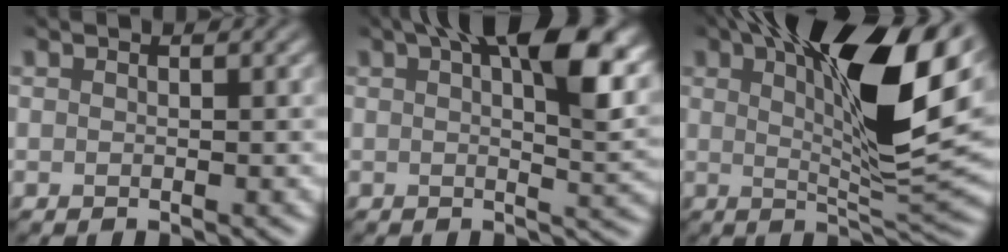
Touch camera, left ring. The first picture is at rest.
{"total": 11.4, "force": [5.0, 3.8, 9.5], "torque": [-0.111, 0.019, 0.060]}
{"total": 13.7, "force": [5.4, 3.4, 12.1], "torque": [-0.172, 0.008, 0.085]}